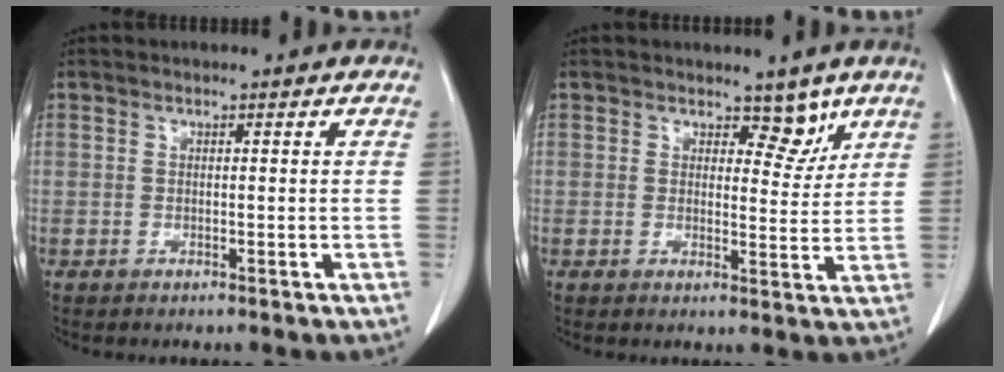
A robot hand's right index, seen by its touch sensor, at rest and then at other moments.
{"total": 3.9, "force": [2.8, 2.1, 1.8], "torque": [-0.008, -0.005, 0.038]}